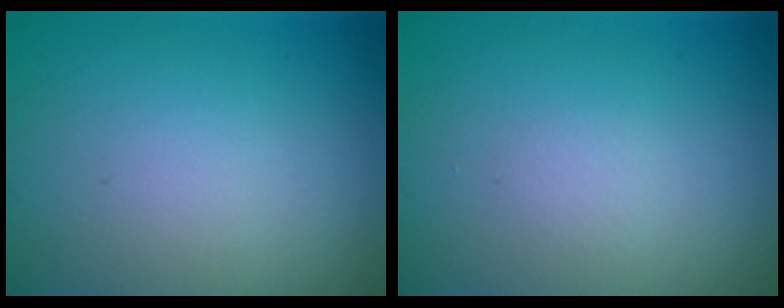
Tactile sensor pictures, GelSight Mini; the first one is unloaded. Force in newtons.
{"total": 0.5, "press": 0.5, "slide": 0.1}